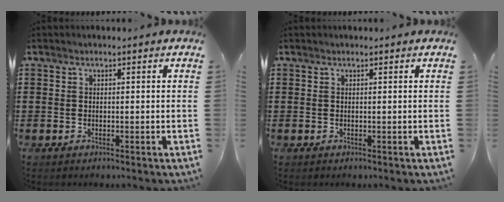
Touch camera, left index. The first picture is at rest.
{"total": 0.0}